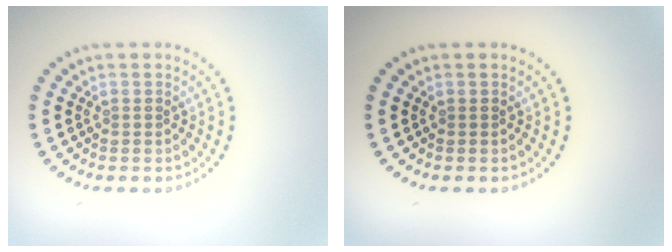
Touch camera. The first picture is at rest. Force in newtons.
{"total": 0.0}